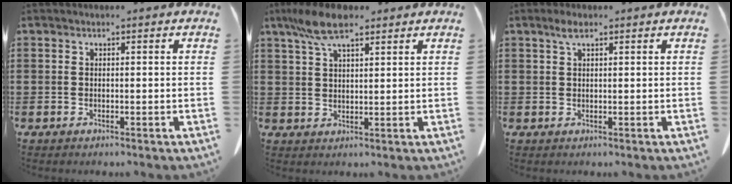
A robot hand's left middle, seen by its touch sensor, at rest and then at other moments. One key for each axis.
{"total": 7.4, "fx": 4.9, "fy": 2.2, "fz": 5.0, "tx": -0.109, "ty": 0.003, "tz": 0.090}
{"total": 2.0, "fx": 1.0, "fy": 0.6, "fz": 1.6, "tx": -0.034, "ty": 0.003, "tz": 0.018}